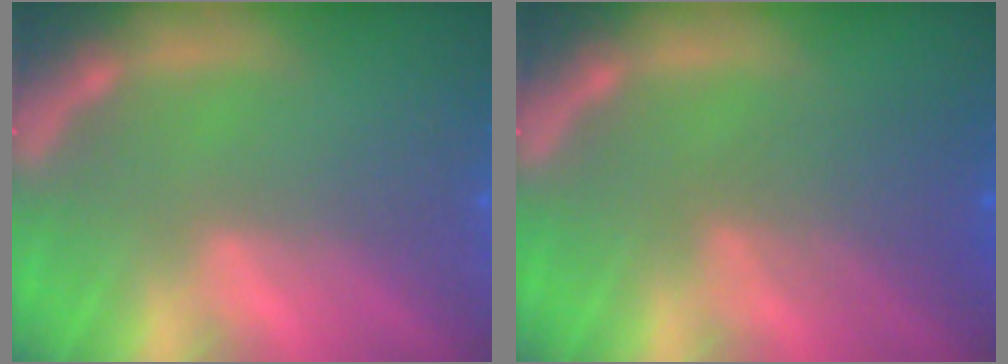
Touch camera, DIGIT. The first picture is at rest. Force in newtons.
{"total": 4.1}